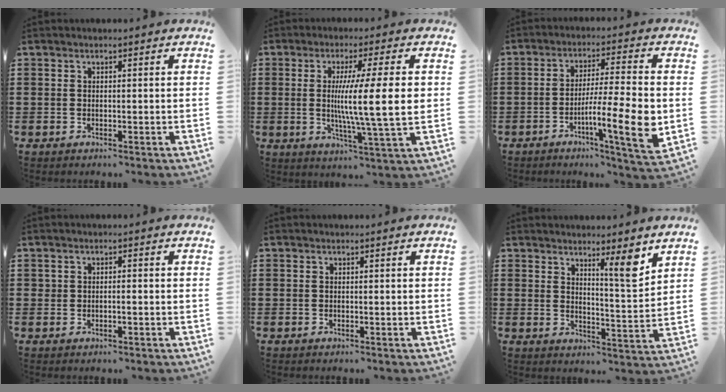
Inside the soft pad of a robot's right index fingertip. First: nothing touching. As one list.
[{"total": 11.8, "force": [0.5, 0.8, 11.7], "torque": [-0.207, -0.007, 0.003]}, {"total": 11.4, "force": [-3.2, 1.0, 10.9], "torque": [-0.188, -0.017, -0.058]}, {"total": 0.8, "force": [-0.2, 0.3, 0.7], "torque": [-0.014, -0.001, -0.004]}, {"total": 0.0}, {"total": 6.8, "force": [4.8, 0.5, 4.8], "torque": [-0.082, -0.021, 0.076]}]